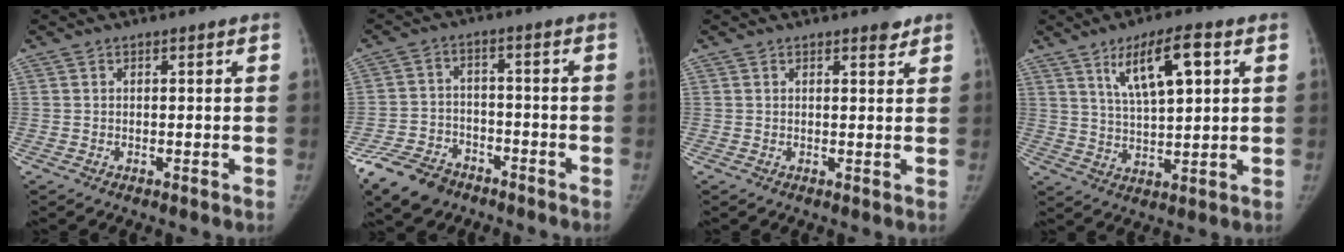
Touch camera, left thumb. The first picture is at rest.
{"total": 10.5, "force": [-7.5, 6.3, 3.9], "torque": [-0.069, 0.031, -0.133]}
{"total": 1.9, "force": [1.5, 0.7, 0.9], "torque": [-0.004, -0.010, 0.018]}
{"total": 10.7, "force": [4.7, 3.2, 9.1], "torque": [-0.148, -0.016, 0.087]}